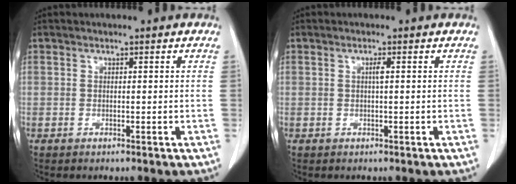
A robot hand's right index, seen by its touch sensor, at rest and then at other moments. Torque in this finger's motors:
{"motor_torque": [0.13, -0.11, 0.00, 0.02]}